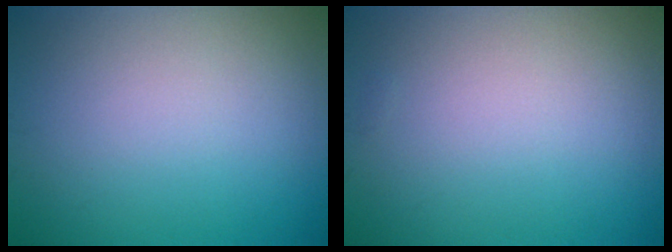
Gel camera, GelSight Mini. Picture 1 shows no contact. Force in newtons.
{"total": 0.0}